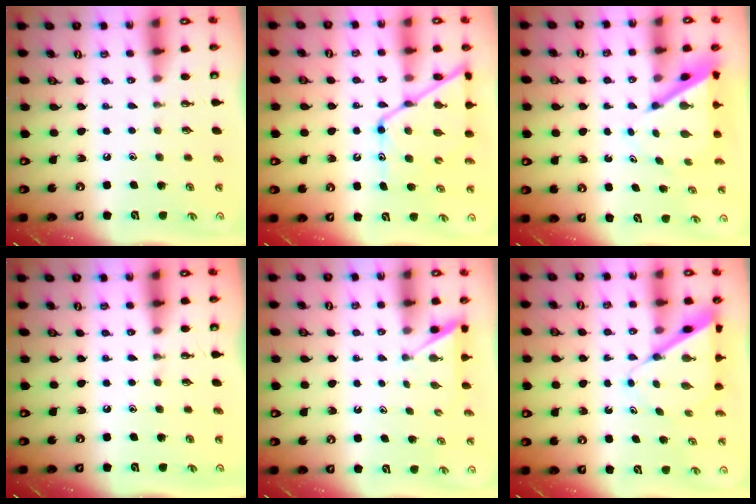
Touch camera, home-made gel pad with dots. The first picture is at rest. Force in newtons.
{"total": 14.8, "press": 14.8, "slide": 1.1}
{"total": 6.4, "press": 6.4, "slide": 0.6}
{"total": 0.0}
{"total": 1.9, "press": 1.9, "slide": 0.2}
{"total": 7.2, "press": 7.2, "slide": 0.5}